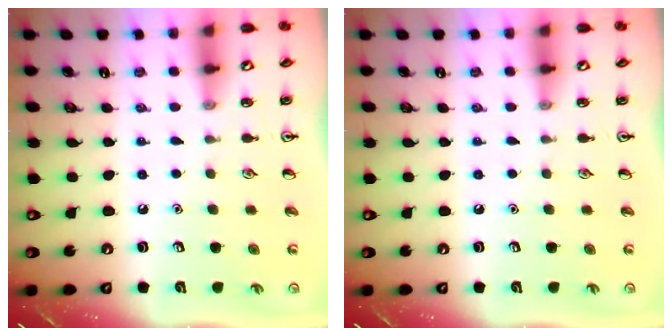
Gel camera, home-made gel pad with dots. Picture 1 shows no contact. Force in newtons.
{"total": 0.0}